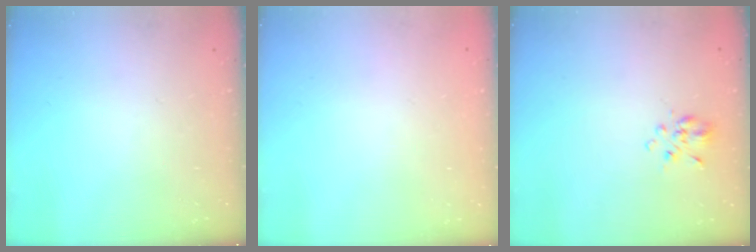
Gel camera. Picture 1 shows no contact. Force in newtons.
{"total": 1.7, "press": 1.7, "slide": 0.2}
{"total": 4.6, "press": 4.3, "slide": 1.7}